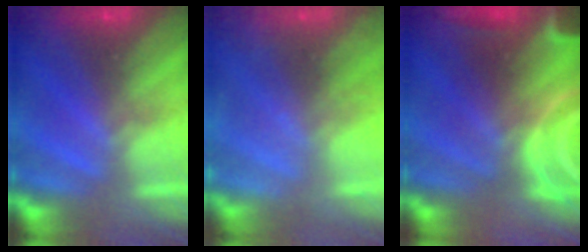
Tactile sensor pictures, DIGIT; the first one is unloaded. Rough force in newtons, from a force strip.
{"total": 2.3}
{"total": 8.7}